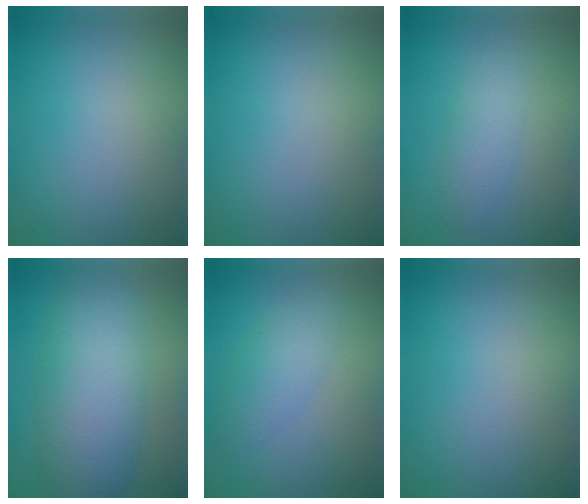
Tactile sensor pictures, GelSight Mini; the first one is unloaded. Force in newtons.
{"total": 0.0}
{"total": 2.2, "press": 2.2, "slide": 0.2}
{"total": 8.1, "press": 8.1, "slide": 0.1}
{"total": 2.7, "press": 2.7, "slide": 0.0}
{"total": 0.0}